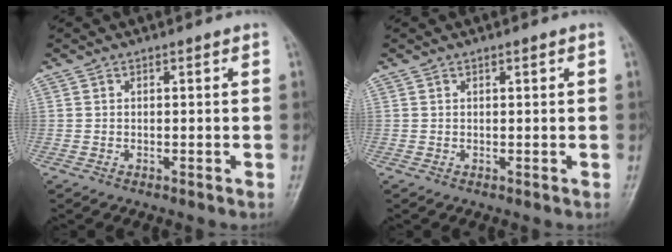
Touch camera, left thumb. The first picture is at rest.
{"total": 0.5, "force": [0.3, 0.1, 0.4], "torque": [-0.007, 0.000, 0.005]}